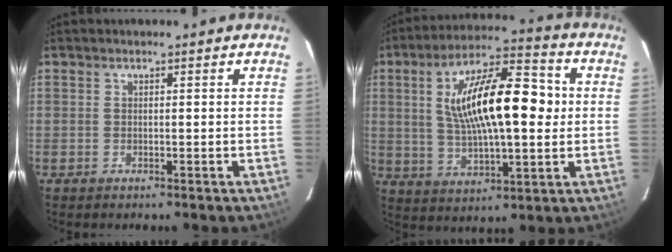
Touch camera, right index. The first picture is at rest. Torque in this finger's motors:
{"motor_torque": [1.49, 0.02, 1.05, 0.21]}